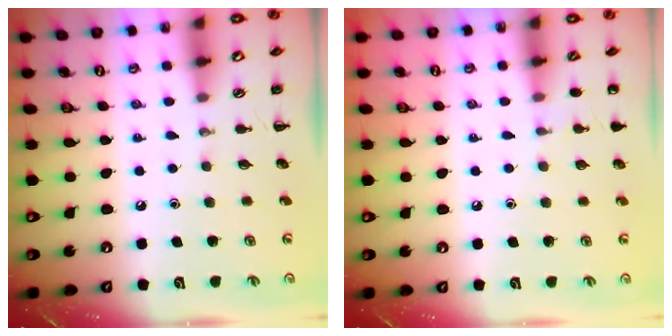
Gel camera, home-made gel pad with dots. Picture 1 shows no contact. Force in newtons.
{"total": 5.7, "press": 5.4, "slide": 1.8}